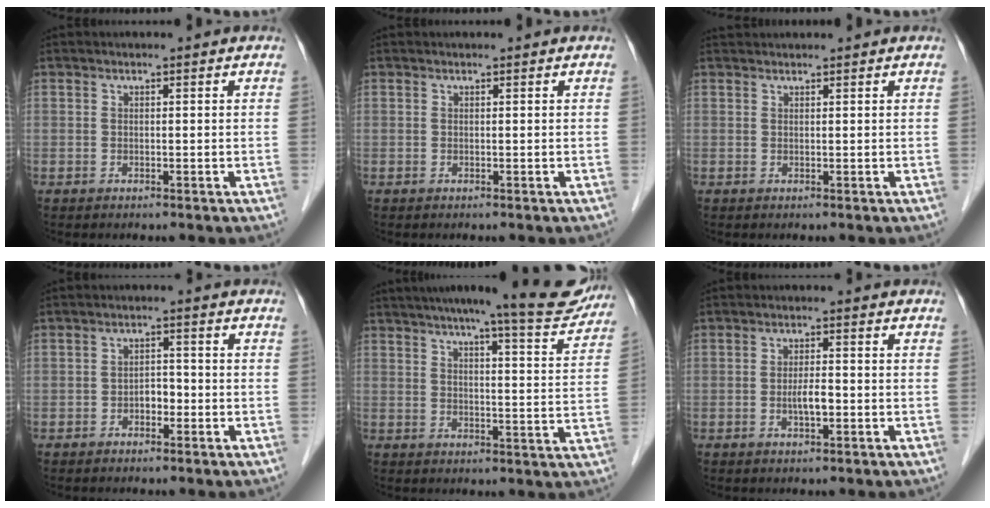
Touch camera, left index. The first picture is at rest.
{"total": 0.0}
{"total": 2.1, "force": [2.1, 0.1, 0.4], "torque": [-0.005, 0.029, 0.039]}
{"total": 2.3, "force": [-1.1, 1.3, 1.6], "torque": [-0.021, 0.007, -0.019]}
{"total": 15.5, "force": [13.7, 1.3, 7.1], "torque": [-0.093, -0.011, 0.169]}
{"total": 2.9, "force": [-0.8, 0.8, 2.6], "torque": [-0.051, 0.002, -0.011]}